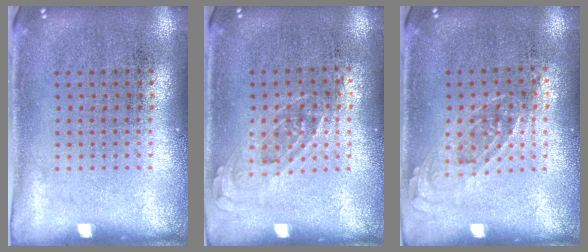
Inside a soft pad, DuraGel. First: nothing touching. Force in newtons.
{"total": 0.6, "press": 0.6, "slide": 0.3}
{"total": 0.7, "press": 0.7, "slide": 0.3}